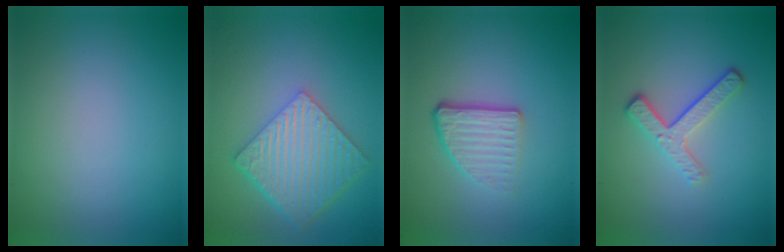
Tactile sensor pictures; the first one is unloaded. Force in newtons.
{"total": 6.9, "press": 5.0, "slide": 4.8}
{"total": 3.8, "press": 2.4, "slide": 3.0}
{"total": 3.4, "press": 2.5, "slide": 2.3}